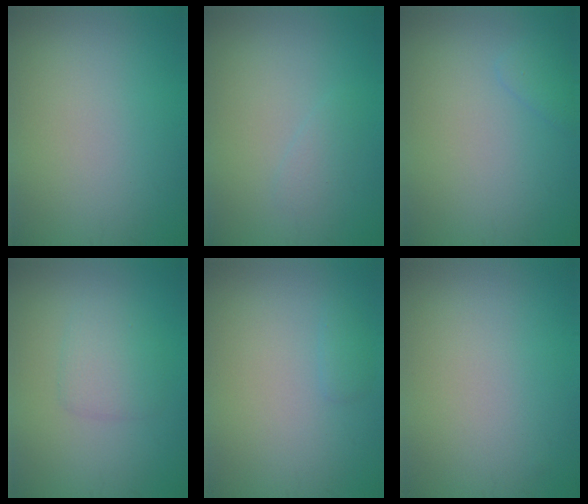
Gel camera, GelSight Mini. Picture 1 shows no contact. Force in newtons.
{"total": 1.0, "press": 1.0, "slide": 0.1}
{"total": 1.2, "press": 1.2, "slide": 0.1}
{"total": 2.3, "press": 2.3, "slide": 0.1}
{"total": 0.8, "press": 0.8, "slide": 0.1}
{"total": 0.0}